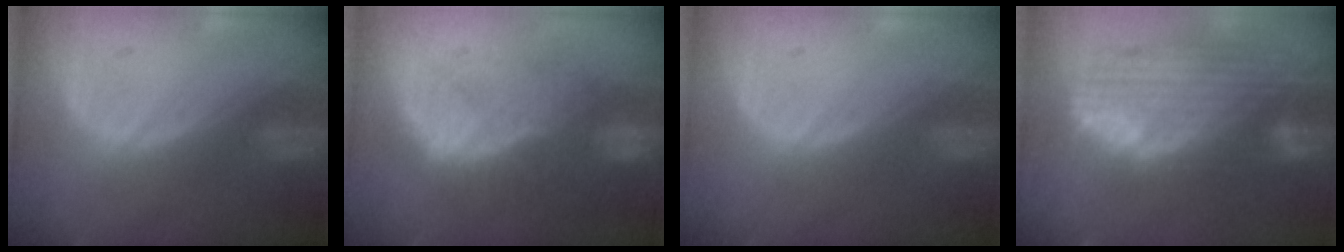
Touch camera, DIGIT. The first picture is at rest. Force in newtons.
{"total": 9.3, "press": 8.8, "slide": 3.0}
{"total": 0.0}
{"total": 11.9, "press": 10.2, "slide": 6.2}